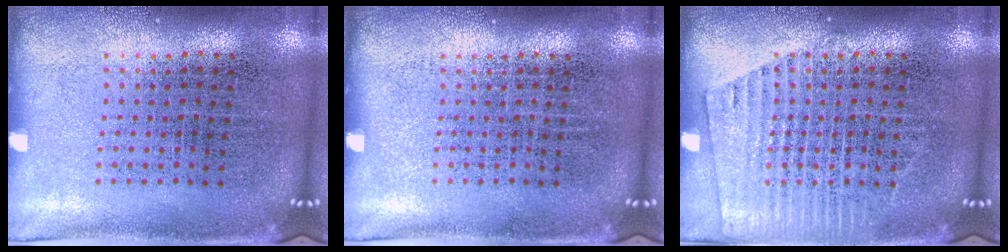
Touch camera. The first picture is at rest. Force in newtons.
{"total": 0.0}
{"total": 1.7, "press": 1.6, "slide": 0.3}